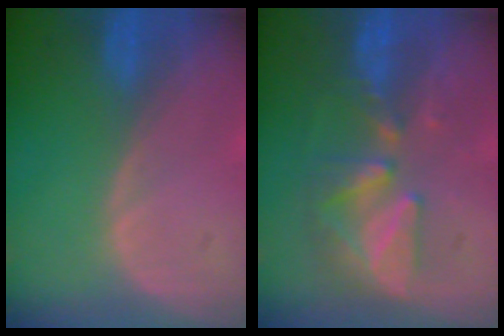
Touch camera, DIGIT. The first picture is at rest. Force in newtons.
{"total": 7.7, "press": 7.3, "slide": 2.5}